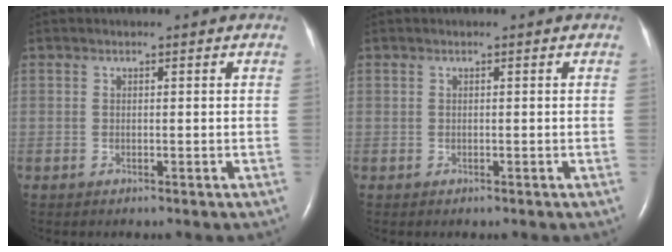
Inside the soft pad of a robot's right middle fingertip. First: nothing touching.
{"total": 0.0}